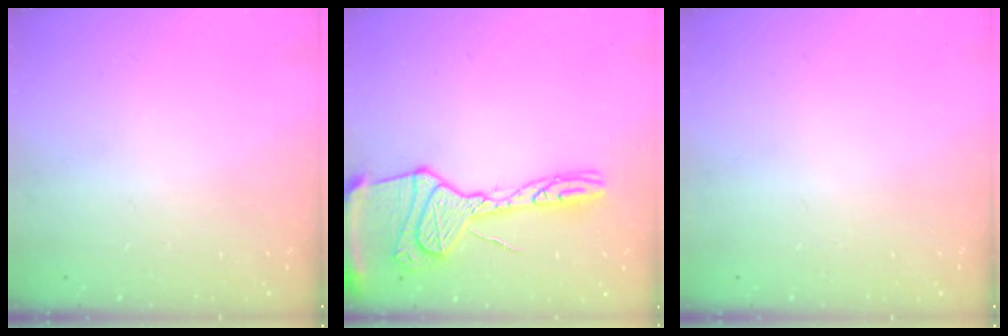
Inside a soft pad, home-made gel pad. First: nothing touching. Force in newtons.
{"total": 19.1, "press": 19.0, "slide": 1.7}
{"total": 0.0}